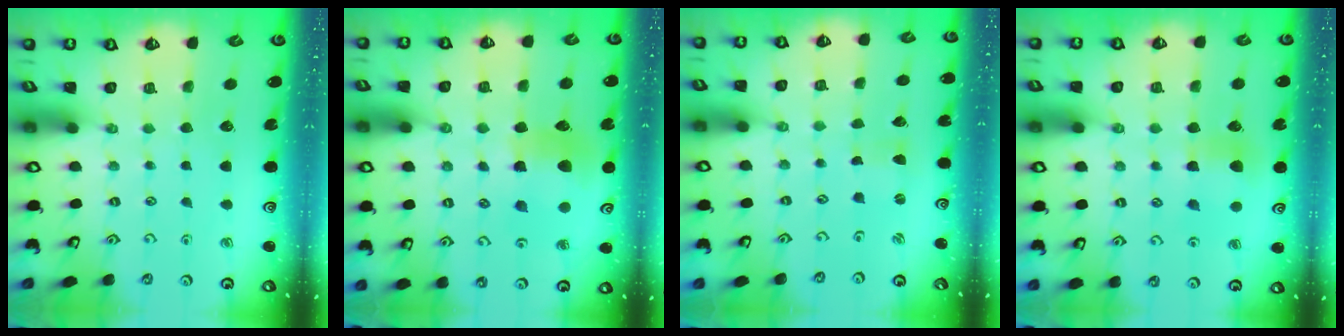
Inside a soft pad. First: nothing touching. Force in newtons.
{"total": 9.9, "press": 9.8, "slide": 1.5}
{"total": 0.0}
{"total": 6.1, "press": 6.1, "slide": 0.2}